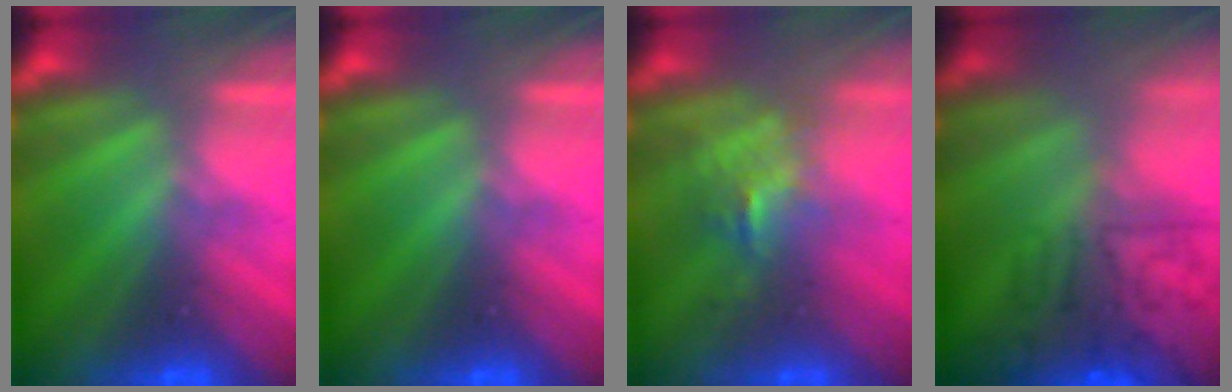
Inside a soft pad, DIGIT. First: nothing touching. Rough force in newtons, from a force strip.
{"total": 0.0}
{"total": 2.5}
{"total": 10.1}